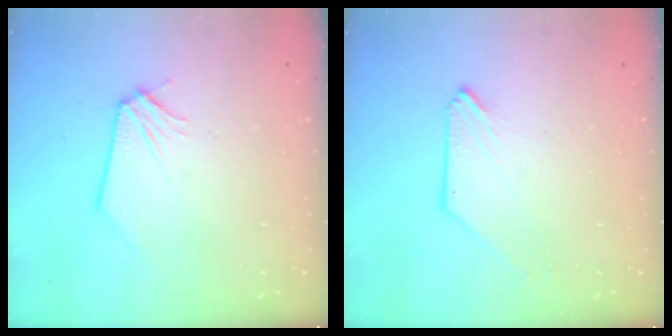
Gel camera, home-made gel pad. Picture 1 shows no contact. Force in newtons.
{"total": 0.0}